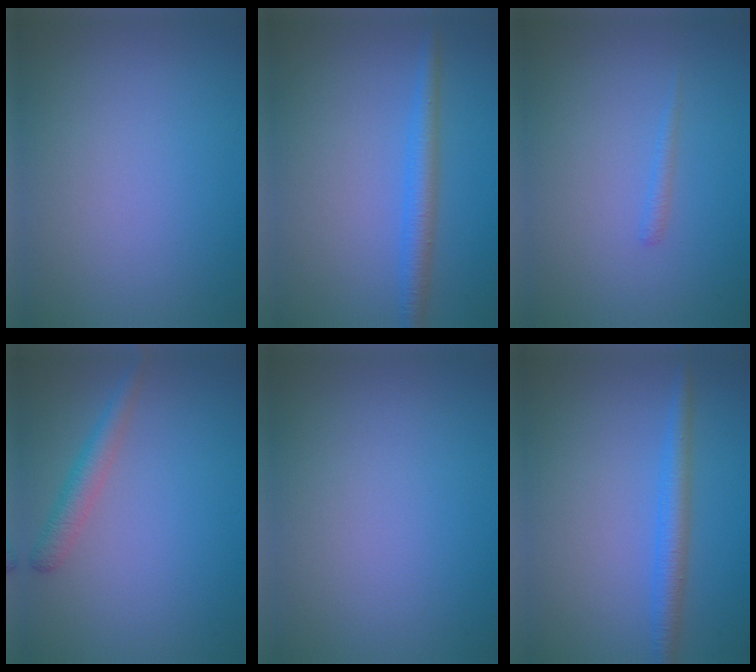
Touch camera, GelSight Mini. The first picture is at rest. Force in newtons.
{"total": 2.6, "press": 2.6, "slide": 0.1}
{"total": 0.7, "press": 0.7, "slide": 0.1}
{"total": 2.2, "press": 2.2, "slide": 0.1}
{"total": 0.0}
{"total": 2.6, "press": 2.6, "slide": 0.1}